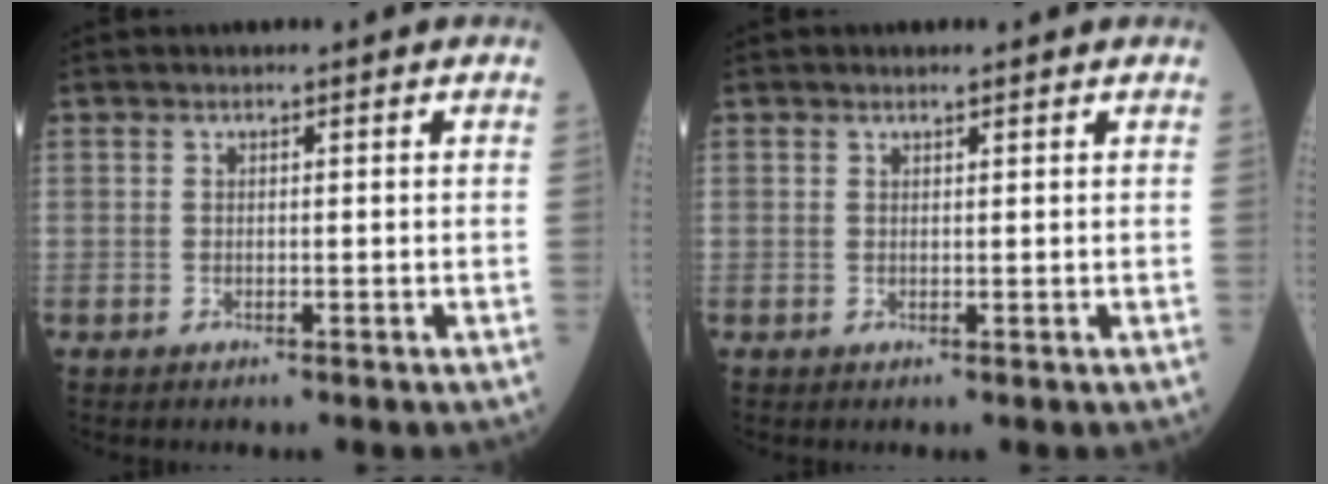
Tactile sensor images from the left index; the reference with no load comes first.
{"total": 1.1, "force": [0.7, 0.6, 0.6], "torque": [-0.019, 0.008, 0.009]}